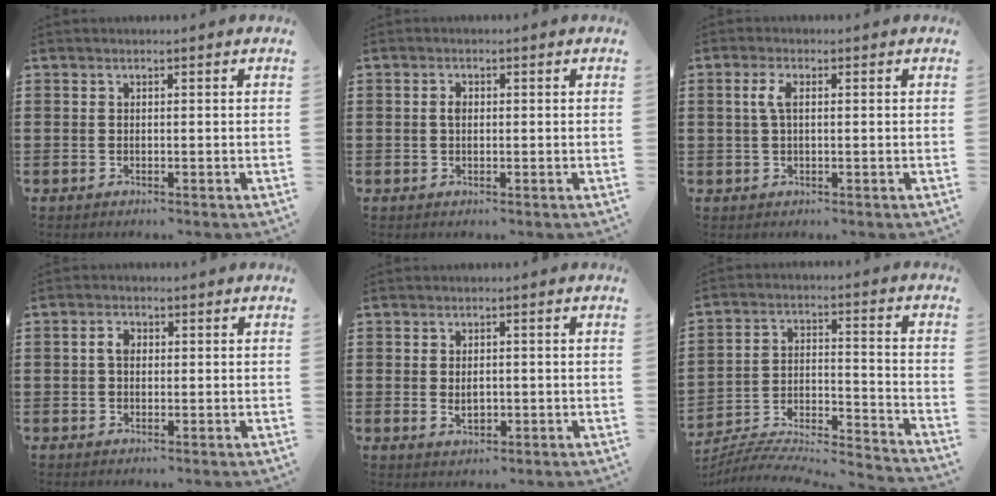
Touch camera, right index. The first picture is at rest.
{"total": 1.4, "force": [0.2, 0.8, 1.2], "torque": [-0.024, 0.005, 0.001]}
{"total": 2.9, "force": [0.4, 1.0, 2.7], "torque": [-0.069, 0.000, 0.000]}
{"total": 2.3, "force": [0.2, 1.6, 1.7], "torque": [-0.035, 0.008, 0.002]}
{"total": 2.5, "force": [0.0, 1.4, 2.0], "torque": [-0.041, 0.003, 0.000]}
{"total": 6.3, "force": [-6.0, 1.0, 1.9], "torque": [-0.040, -0.009, -0.123]}